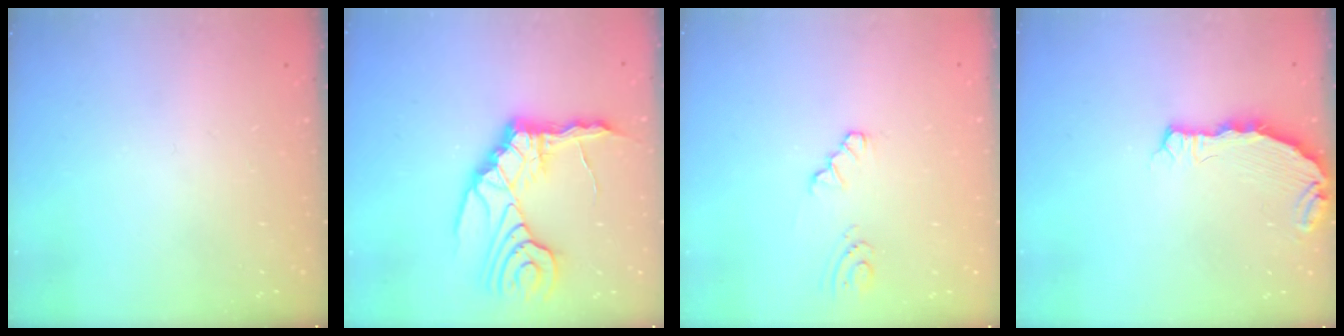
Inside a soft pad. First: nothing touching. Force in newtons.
{"total": 12.8, "press": 12.7, "slide": 2.0}
{"total": 3.0, "press": 3.0, "slide": 0.4}
{"total": 5.6, "press": 4.8, "slide": 3.0}